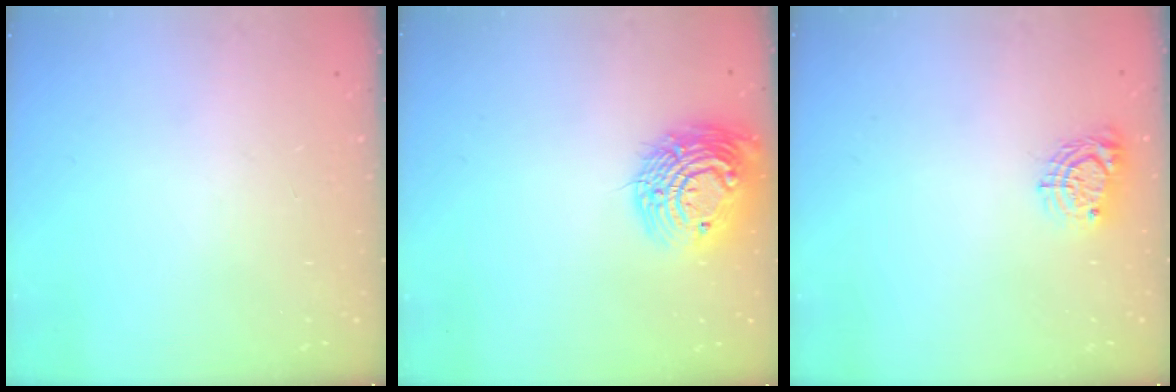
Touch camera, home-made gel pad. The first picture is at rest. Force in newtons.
{"total": 16.7, "press": 16.6, "slide": 1.2}
{"total": 8.1, "press": 8.1, "slide": 0.5}